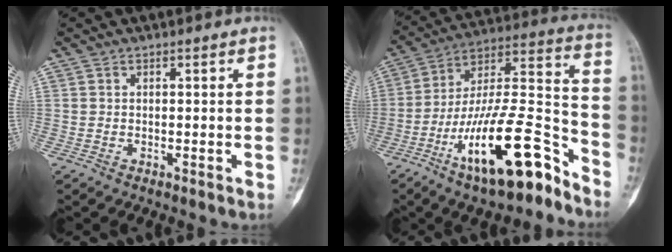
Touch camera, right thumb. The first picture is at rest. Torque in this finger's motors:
{"motor_torque": [2.92, 1.41, 1.34, -1.43, 0.59]}